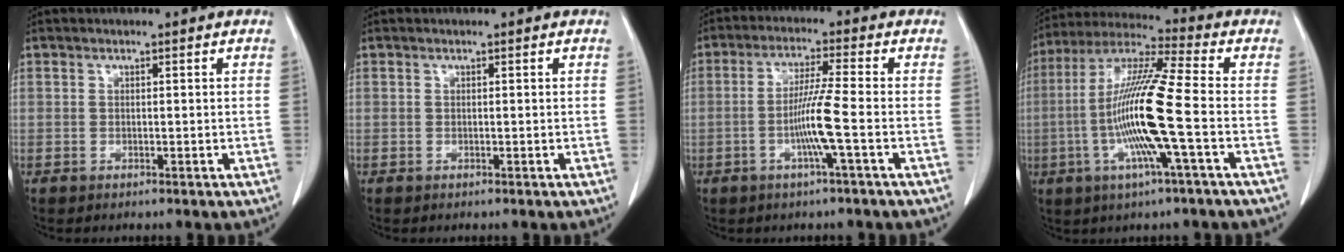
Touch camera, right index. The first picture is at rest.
{"total": 0.0}
{"total": 6.8, "force": [-1.9, -1.1, 6.5], "torque": [-0.128, -0.003, -0.038]}
{"total": 15.0, "force": [-2.9, -0.4, 14.7], "torque": [-0.292, -0.004, -0.068]}